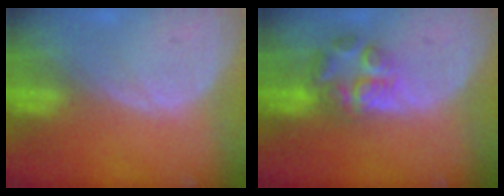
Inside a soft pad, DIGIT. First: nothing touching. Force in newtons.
{"total": 6.0, "press": 5.9, "slide": 0.7}